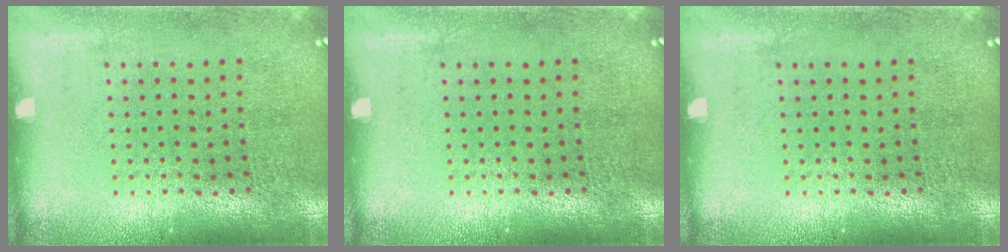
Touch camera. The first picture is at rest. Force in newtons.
{"total": 0.0}
{"total": 0.0}